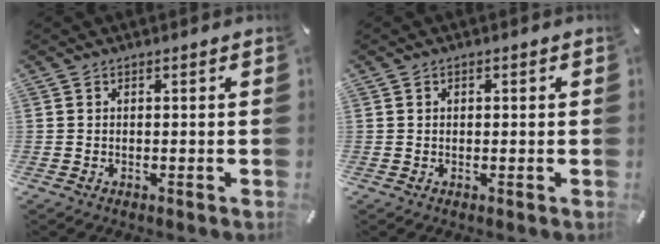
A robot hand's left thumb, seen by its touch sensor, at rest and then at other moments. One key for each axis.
{"total": 0.8, "fx": 0.1, "fy": 0.6, "fz": 0.5, "tx": -0.009, "ty": 0.005, "tz": 0.001}